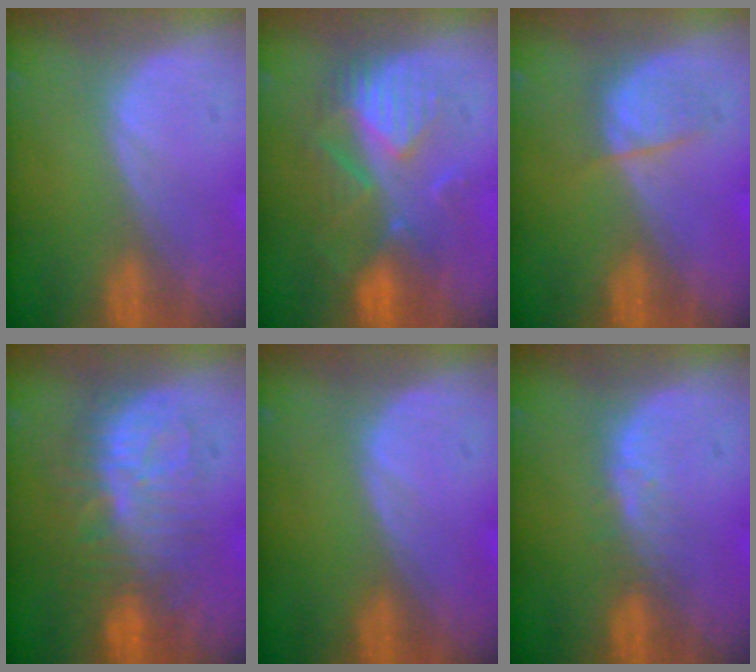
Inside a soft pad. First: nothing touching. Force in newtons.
{"total": 8.6, "press": 8.1, "slide": 3.1}
{"total": 2.6, "press": 2.5, "slide": 0.5}
{"total": 9.6, "press": 9.1, "slide": 2.9}
{"total": 0.0}
{"total": 2.5, "press": 2.4, "slide": 0.2}